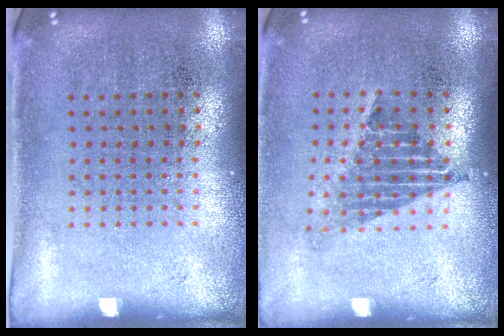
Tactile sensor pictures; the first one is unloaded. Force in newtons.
{"total": 1.3, "press": 1.0, "slide": 0.9}